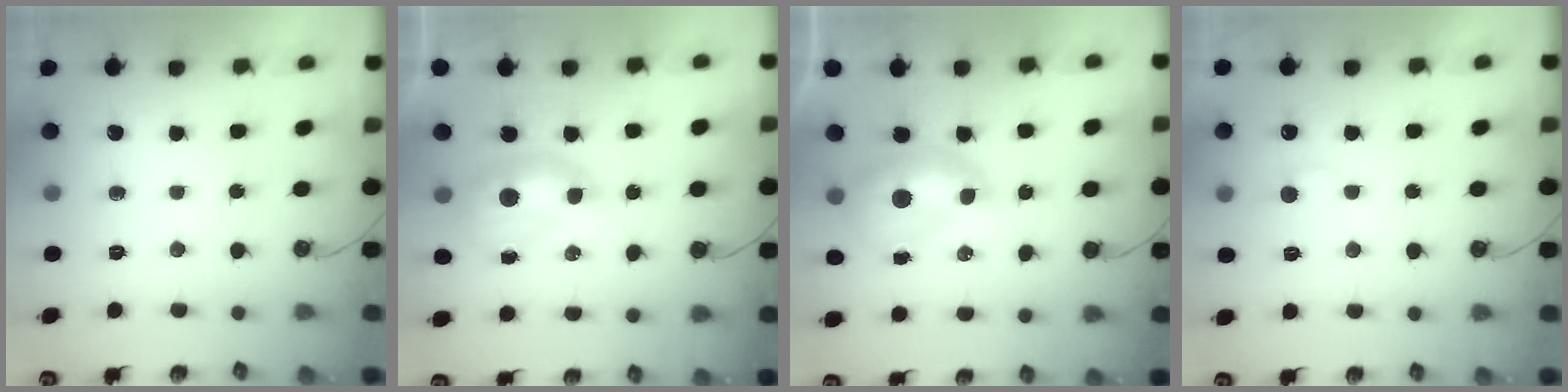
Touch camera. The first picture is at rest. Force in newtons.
{"total": 1.5, "press": 1.4, "slide": 0.6}
{"total": 1.5, "press": 1.4, "slide": 0.6}
{"total": 2.5, "press": 2.5, "slide": 0.6}